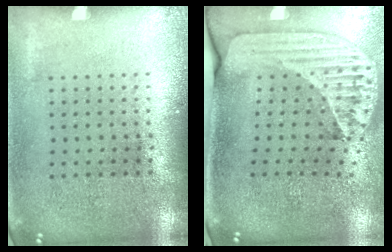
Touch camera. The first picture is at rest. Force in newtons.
{"total": 2.6, "press": 1.8, "slide": 1.9}